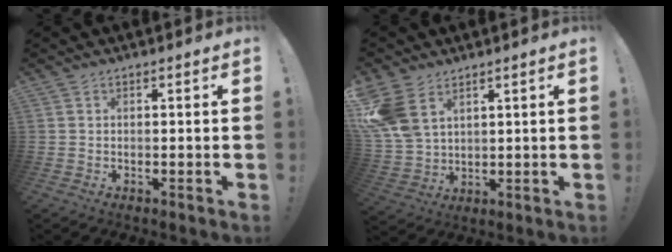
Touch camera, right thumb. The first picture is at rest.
{"total": 11.1, "force": [5.5, 7.3, 6.2], "torque": [-0.121, -0.017, 0.116]}